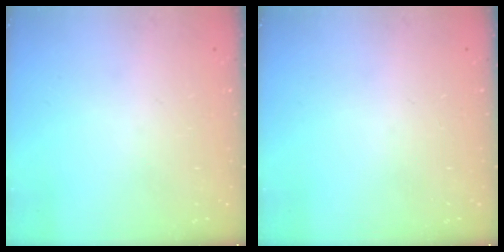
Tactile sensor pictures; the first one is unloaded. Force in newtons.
{"total": 0.0}